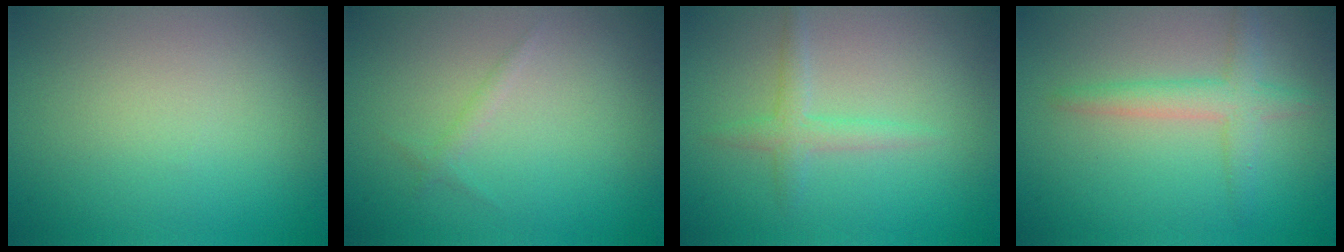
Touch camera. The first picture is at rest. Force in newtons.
{"total": 0.8, "press": 0.8, "slide": 0.1}
{"total": 1.8, "press": 1.8, "slide": 0.1}
{"total": 2.9, "press": 2.9, "slide": 0.2}